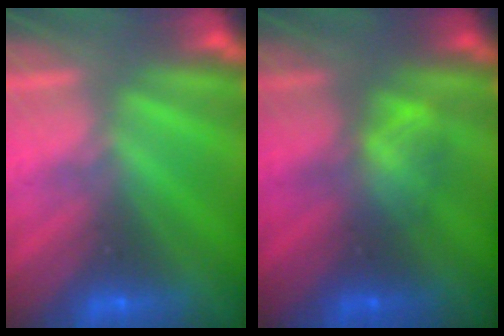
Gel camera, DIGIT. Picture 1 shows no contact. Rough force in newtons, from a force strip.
{"total": 2.1}